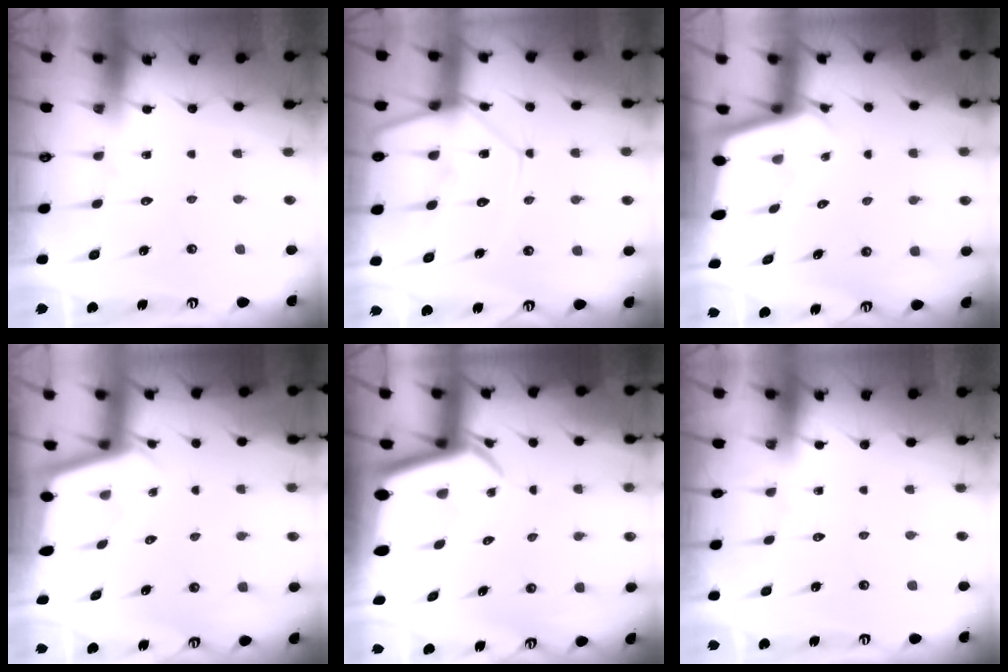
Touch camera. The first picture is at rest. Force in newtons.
{"total": 14.0, "press": 13.9, "slide": 1.3}
{"total": 2.5, "press": 2.5, "slide": 0.1}
{"total": 1.8, "press": 1.8, "slide": 0.1}
{"total": 5.6, "press": 5.6, "slide": 0.4}
{"total": 0.0}